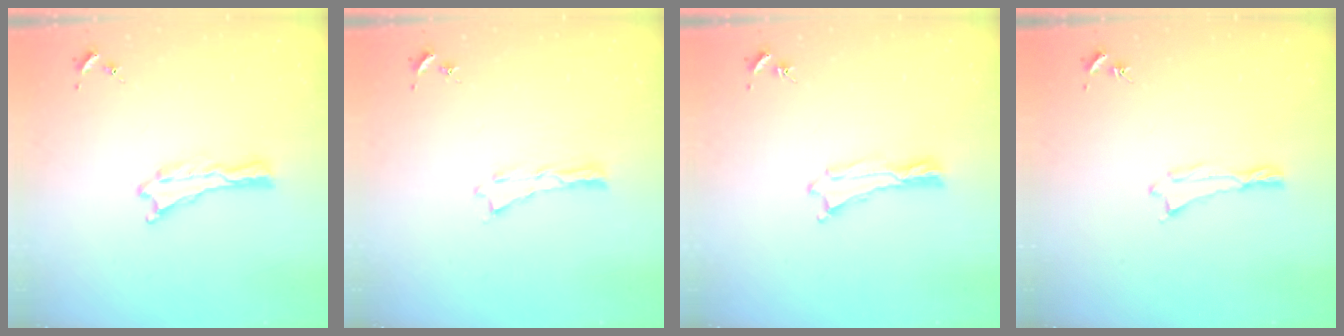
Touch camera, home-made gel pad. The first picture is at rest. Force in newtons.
{"total": 0.0}
{"total": 0.0}
{"total": 0.0}